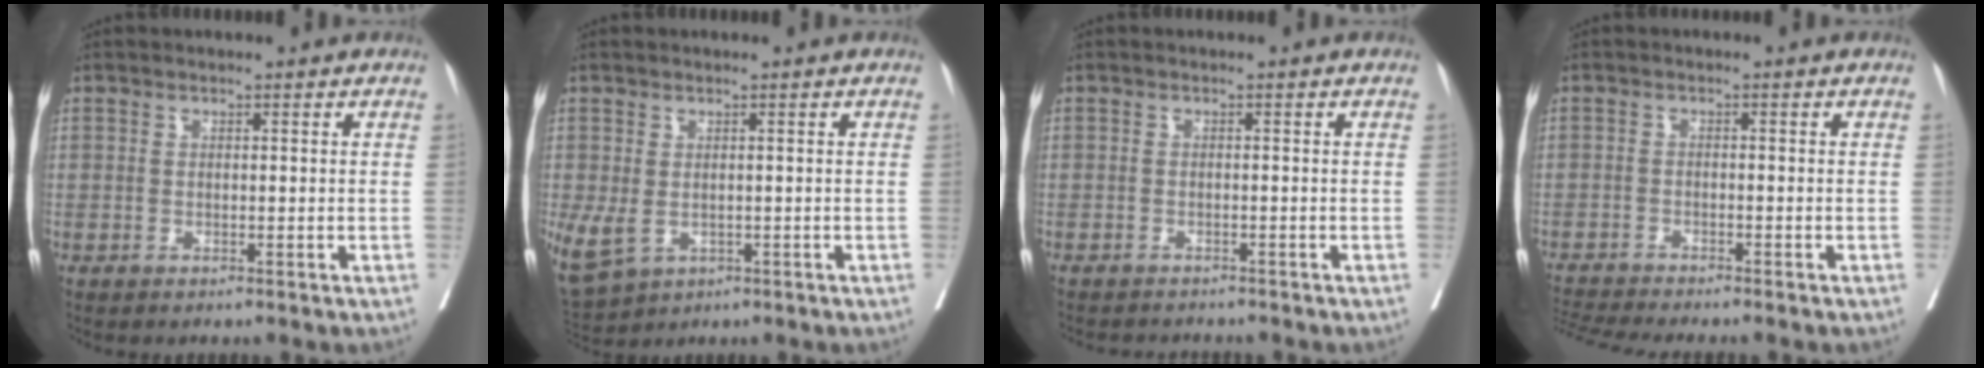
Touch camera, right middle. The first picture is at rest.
{"total": 6.9, "force": [-1.5, 4.9, 4.6], "torque": [-0.113, -0.011, -0.012]}
{"total": 3.9, "force": [-3.7, 0.9, 0.9], "torque": [-0.006, -0.005, -0.053]}
{"total": 5.9, "force": [-5.5, -1.2, 1.7], "torque": [-0.025, -0.014, -0.095]}